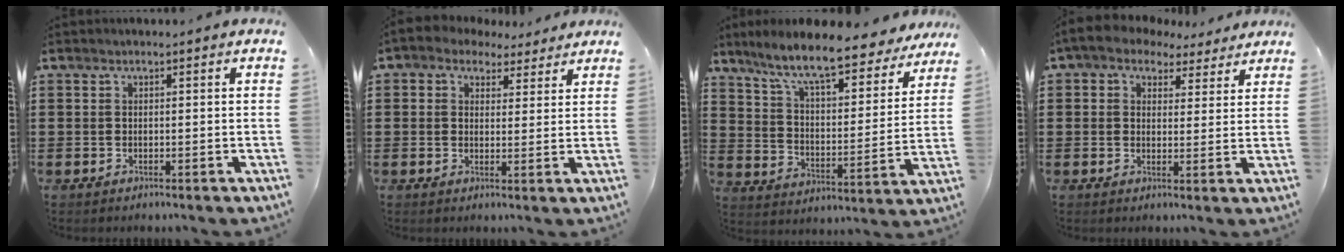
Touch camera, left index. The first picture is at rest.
{"total": 3.0, "force": [2.2, 1.9, 0.6], "torque": [-0.025, 0.001, 0.041]}
{"total": 9.6, "force": [8.2, 0.8, 5.0], "torque": [-0.128, -0.046, 0.136]}
{"total": 4.0, "force": [3.0, 2.4, 1.3], "torque": [-0.043, -0.005, 0.053]}